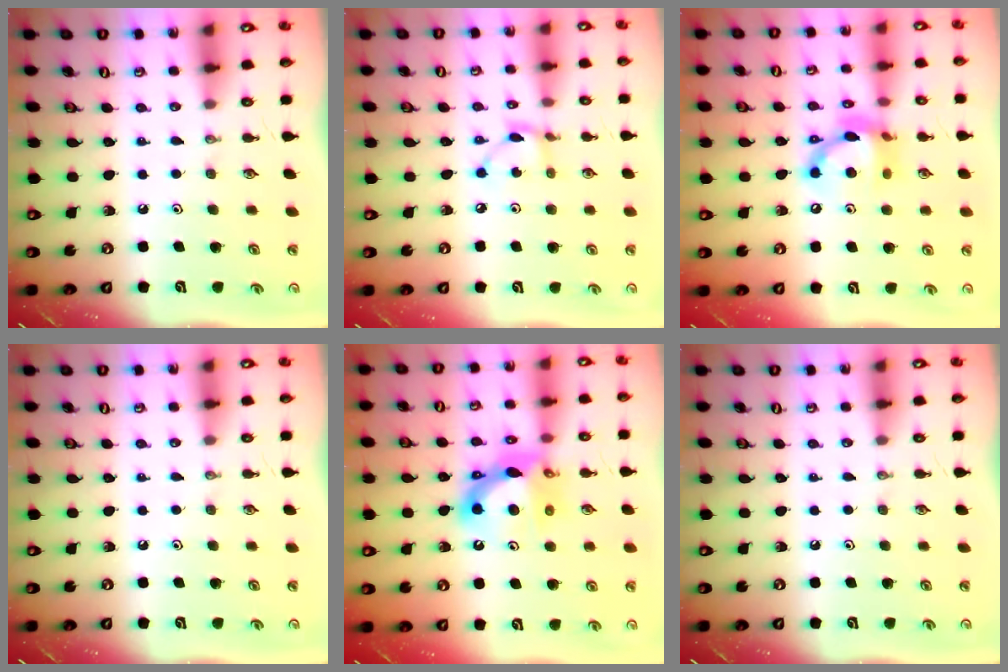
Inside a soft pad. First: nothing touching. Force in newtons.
{"total": 3.5, "press": 3.5, "slide": 0.1}
{"total": 13.1, "press": 13.1, "slide": 0.8}
{"total": 0.0}
{"total": 10.8, "press": 10.6, "slide": 2.4}
{"total": 0.0}